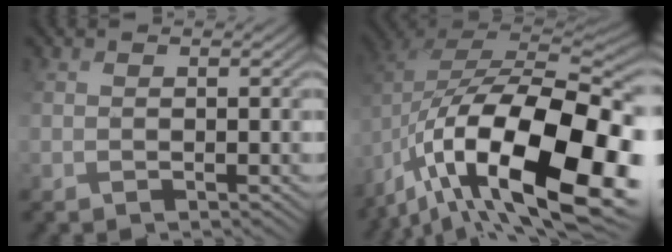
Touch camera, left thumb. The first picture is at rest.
{"total": 19.4, "force": [-9.4, 9.2, 14.3], "torque": [-0.271, -0.023, -0.133]}